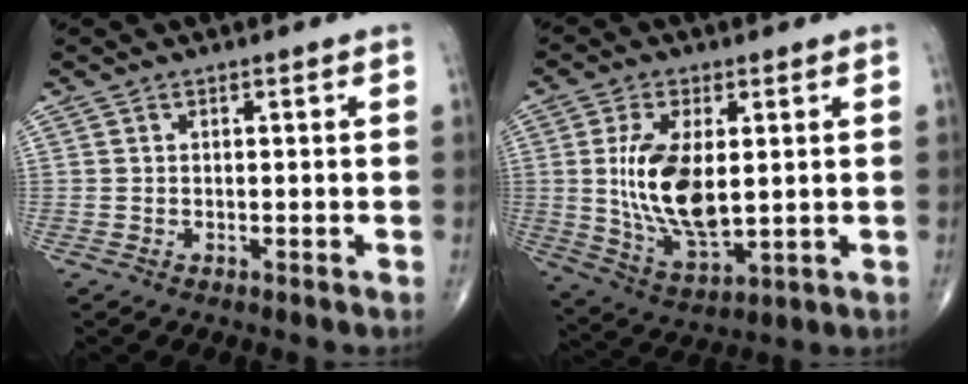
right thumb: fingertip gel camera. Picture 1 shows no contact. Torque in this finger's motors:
{"motor_torque": [1.15, 2.59, 1.51, -0.42, 0.45]}